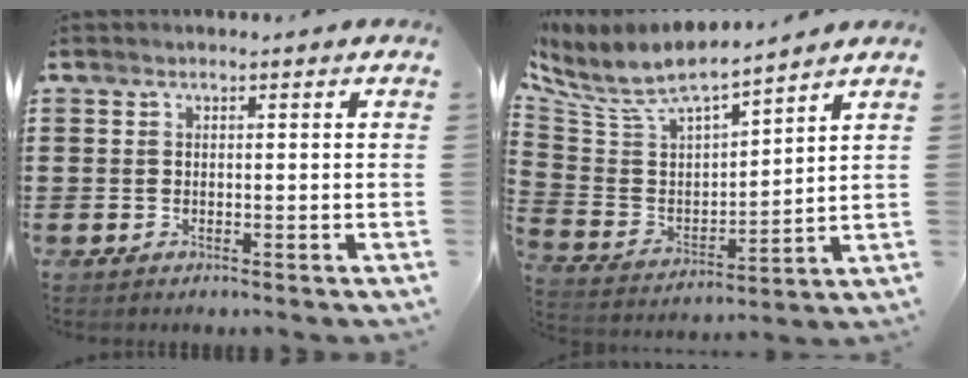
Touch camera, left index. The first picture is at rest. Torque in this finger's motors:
{"motor_torque": [2.14, 0.00, 0.48, 0.21]}